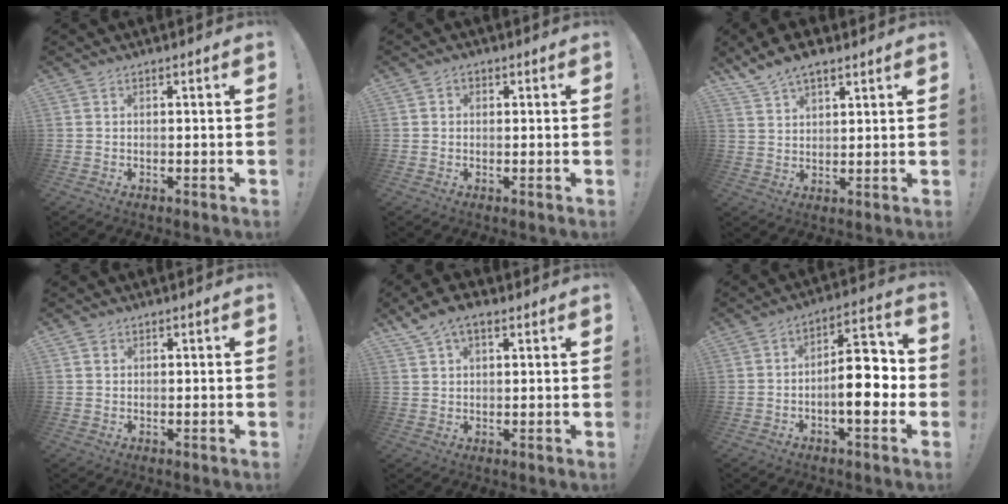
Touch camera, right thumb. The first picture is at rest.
{"total": 1.5, "force": [-0.2, 1.4, 0.6], "torque": [-0.006, 0.004, -0.005]}
{"total": 7.1, "force": [5.4, 3.0, 3.4], "torque": [-0.053, -0.028, 0.100]}
{"total": 1.2, "force": [0.6, 1.0, 0.2], "torque": [0.004, -0.001, 0.011]}
{"total": 6.5, "force": [3.9, 3.3, 4.2], "torque": [-0.069, -0.008, 0.072]}
{"total": 13.7, "force": [-2.4, 6.0, 12.1], "torque": [-0.164, 0.014, -0.047]}